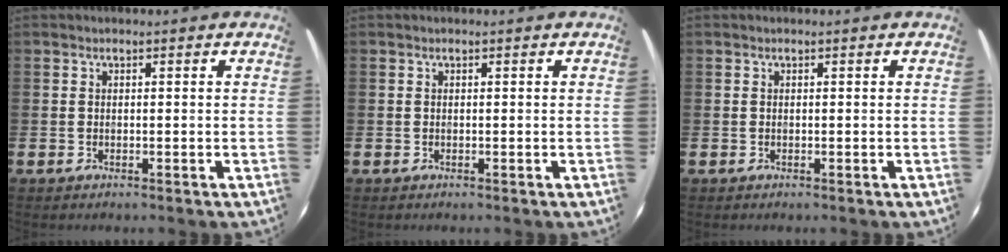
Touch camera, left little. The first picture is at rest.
{"total": 0.0}
{"total": 0.0}